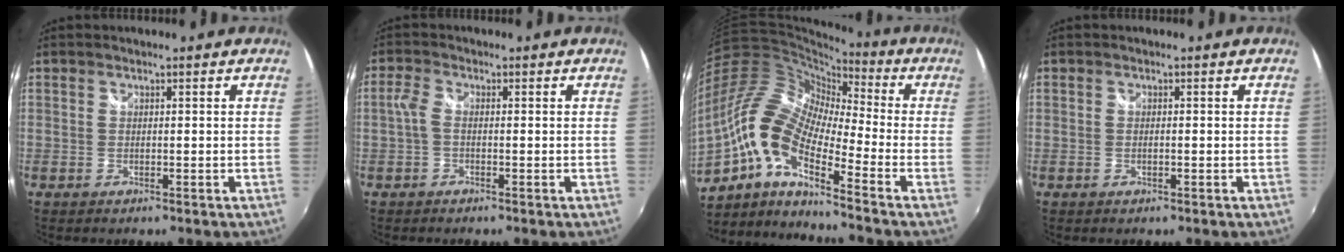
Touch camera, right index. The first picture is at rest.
{"total": 2.4, "force": [-0.3, 1.2, 2.1], "torque": [-0.048, 0.005, -0.008]}
{"total": 15.4, "force": [-6.0, 5.4, 13.2], "torque": [-0.240, 0.001, -0.140]}
{"total": 0.7, "force": [-0.2, 0.2, 0.7], "torque": [-0.015, 0.000, -0.005]}